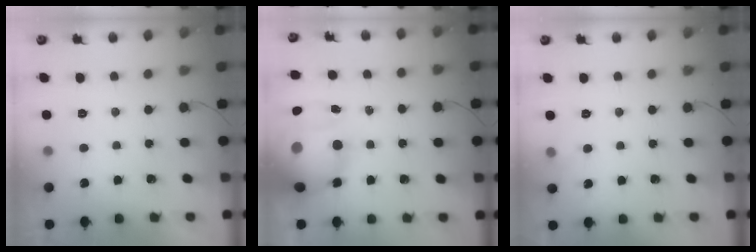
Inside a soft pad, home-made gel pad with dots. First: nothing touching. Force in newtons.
{"total": 18.4, "press": 17.9, "slide": 4.2}
{"total": 7.5, "press": 3.4, "slide": 6.7}